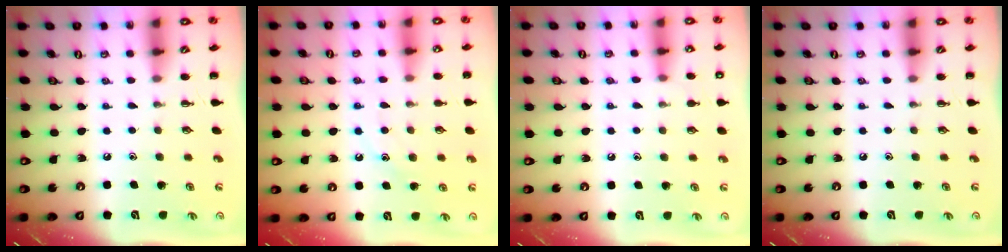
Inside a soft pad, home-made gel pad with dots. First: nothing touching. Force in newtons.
{"total": 10.0, "press": 10.0, "slide": 1.4}
{"total": 6.8, "press": 6.5, "slide": 2.1}
{"total": 0.0}